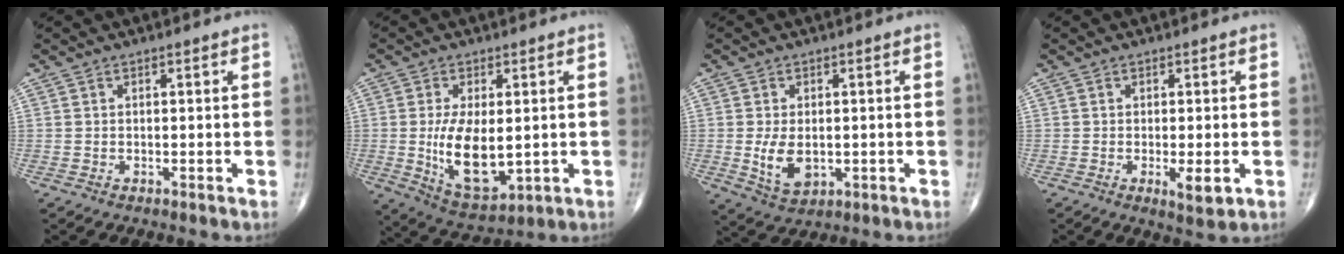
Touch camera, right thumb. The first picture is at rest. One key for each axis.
{"total": 12.0, "fx": -0.5, "fy": 5.9, "fz": 10.4, "tx": -0.177, "ty": -0.020, "tz": 0.008}
{"total": 6.5, "fx": -0.7, "fy": 4.1, "fz": 5.1, "tx": -0.081, "ty": -0.012, "tz": -0.001}
{"total": 3.7, "fx": -1.0, "fy": 1.0, "fz": 3.4, "tx": -0.050, "ty": -0.010, "tz": -0.015}